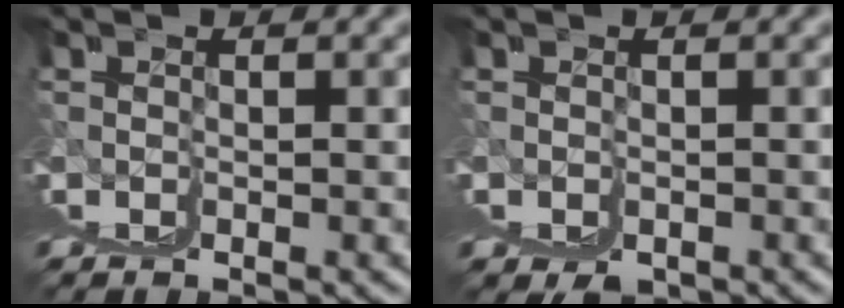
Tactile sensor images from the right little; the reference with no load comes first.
{"total": 1.1, "force": [-0.1, 0.9, 0.5], "torque": [0.000, -0.005, 0.001]}